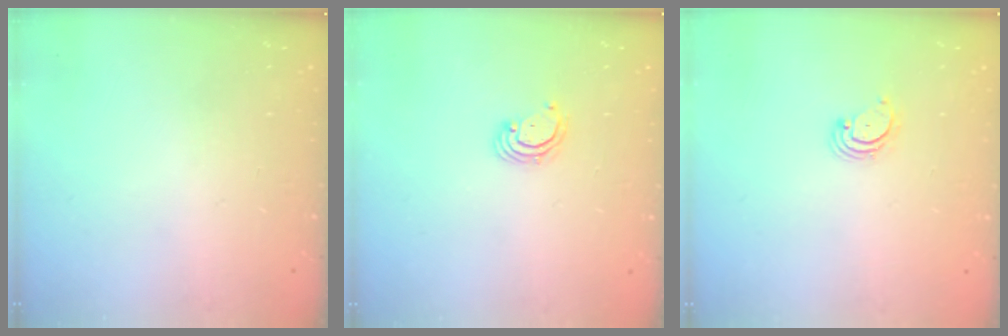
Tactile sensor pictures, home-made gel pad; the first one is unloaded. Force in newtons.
{"total": 3.2, "press": 3.2, "slide": 0.3}
{"total": 2.7, "press": 2.7, "slide": 0.3}